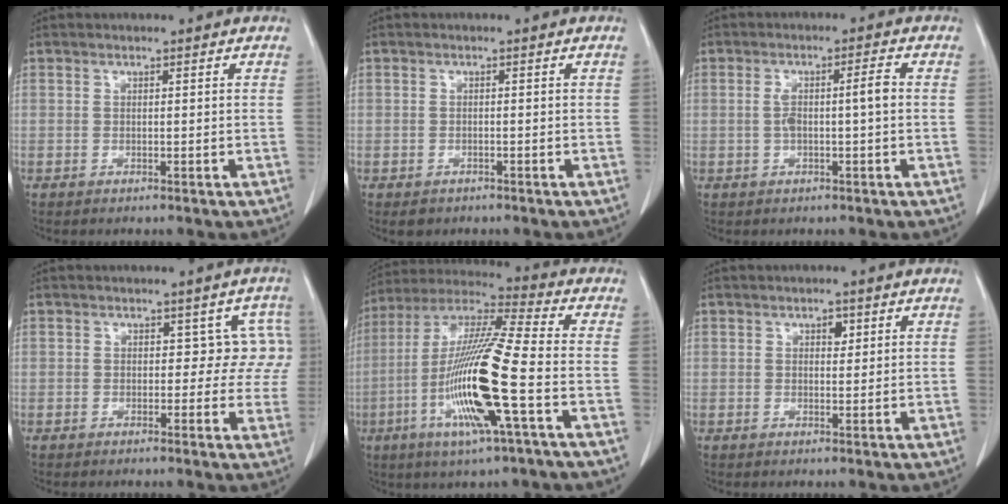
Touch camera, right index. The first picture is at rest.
{"total": 1.6, "force": [-1.0, 1.2, 0.3], "torque": [-0.006, 0.002, -0.012]}
{"total": 4.4, "force": [-0.1, 0.5, 4.4], "torque": [-0.086, 0.016, 0.003]}
{"total": 4.6, "force": [0.7, 3.2, 3.2], "torque": [-0.001, 0.022, 0.001]}
{"total": 18.0, "force": [-5.1, 0.4, 17.3], "torque": [-0.352, -0.015, -0.103]}
{"total": 1.5, "force": [0.7, 0.9, 1.0], "torque": [-0.012, -0.001, 0.009]}